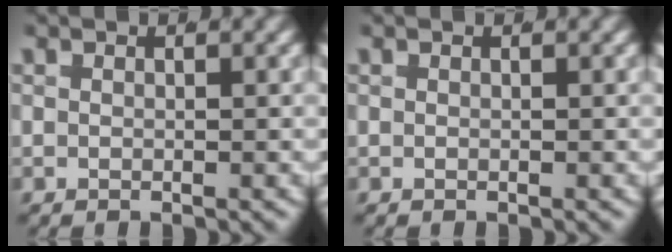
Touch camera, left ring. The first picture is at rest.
{"total": 0.0}